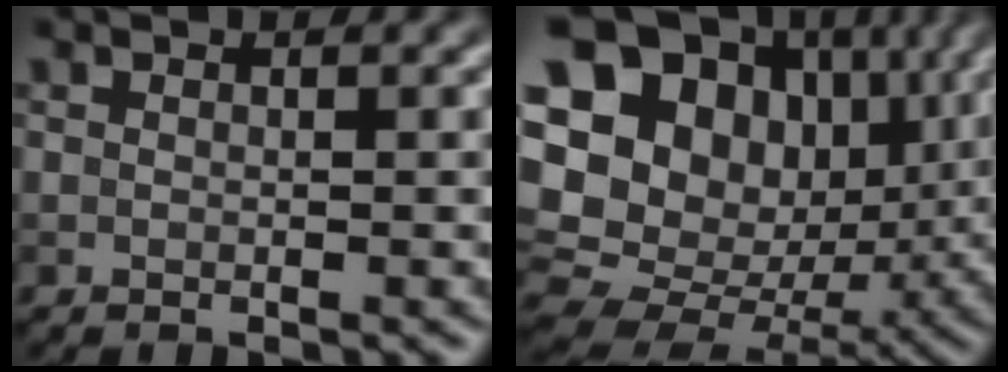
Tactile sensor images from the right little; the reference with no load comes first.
{"total": 21.2, "force": [4.2, 17.5, 11.2], "torque": [-0.244, 0.024, 0.083]}